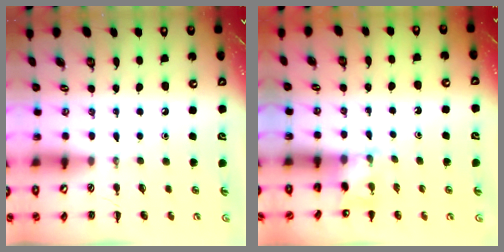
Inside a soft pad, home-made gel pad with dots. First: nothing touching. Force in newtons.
{"total": 3.6, "press": 3.5, "slide": 0.9}